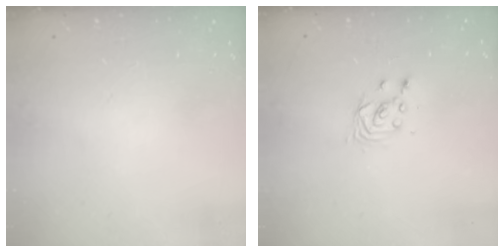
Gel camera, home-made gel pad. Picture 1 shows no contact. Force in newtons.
{"total": 2.9, "press": 2.9, "slide": 0.1}